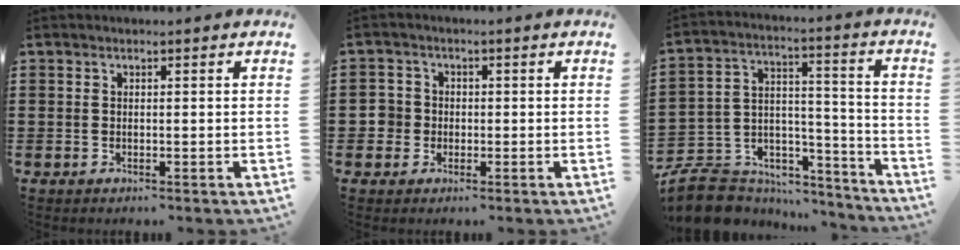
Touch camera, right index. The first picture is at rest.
{"total": 3.0, "force": [-0.7, 2.9, 0.5], "torque": [-0.023, 0.008, -0.016]}
{"total": 7.8, "force": [-6.4, 4.0, 1.6], "torque": [-0.052, -0.002, -0.123]}